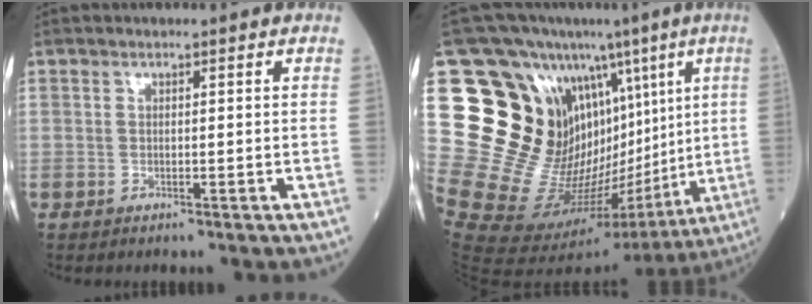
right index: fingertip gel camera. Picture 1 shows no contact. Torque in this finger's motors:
{"motor_torque": [0.91, 0.29, 1.05, 0.08]}